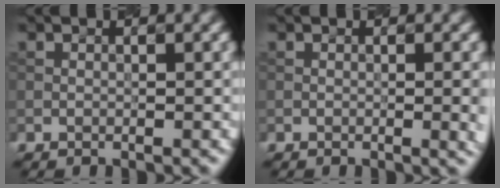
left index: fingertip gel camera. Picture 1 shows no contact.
{"total": 3.2, "force": [-0.3, 1.3, 2.9], "torque": [-0.015, 0.020, -0.003]}